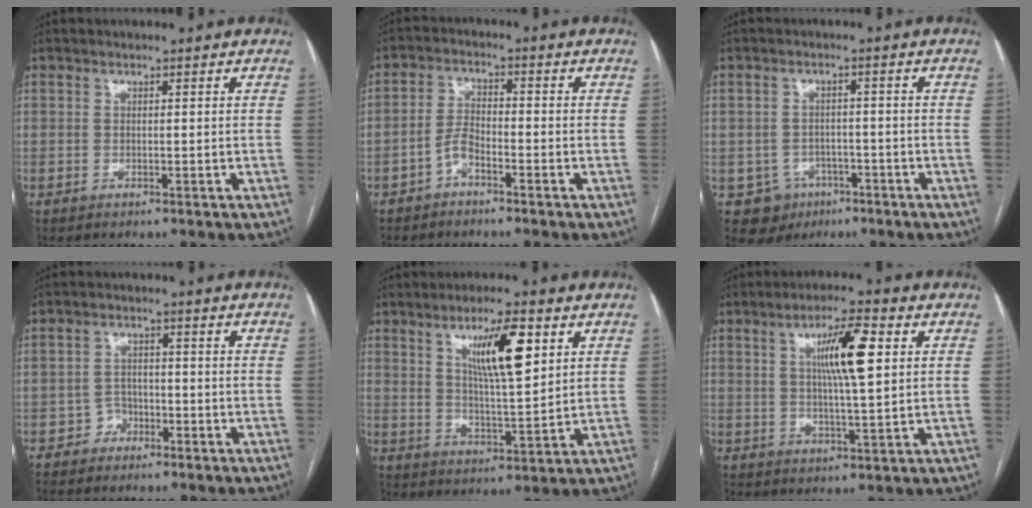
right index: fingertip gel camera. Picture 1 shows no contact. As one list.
[{"total": 2.4, "force": [-1.7, 0.9, 1.5], "torque": [-0.027, 0.006, -0.035]}, {"total": 5.4, "force": [-2.5, 4.7, 0.7], "torque": [-0.009, 0.010, -0.030]}, {"total": 2.6, "force": [-1.7, 1.9, 0.2], "torque": [0.000, 0.012, -0.033]}, {"total": 10.2, "force": [4.4, 1.6, 9.1], "torque": [-0.157, 0.001, 0.077]}, {"total": 9.1, "force": [2.6, 1.0, 8.7], "torque": [-0.151, 0.007, 0.044]}]